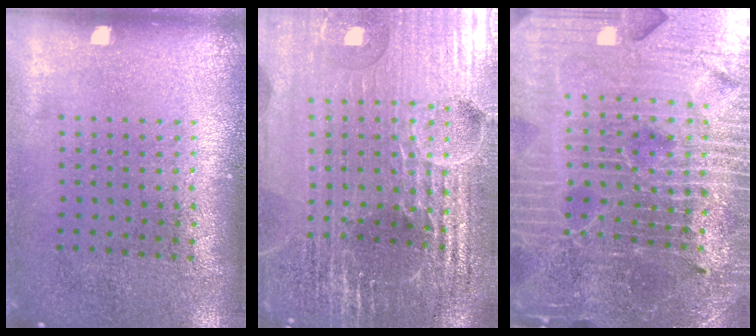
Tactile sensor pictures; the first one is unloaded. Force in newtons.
{"total": 6.6, "press": 5.8, "slide": 3.2}
{"total": 5.6, "press": 5.2, "slide": 2.1}